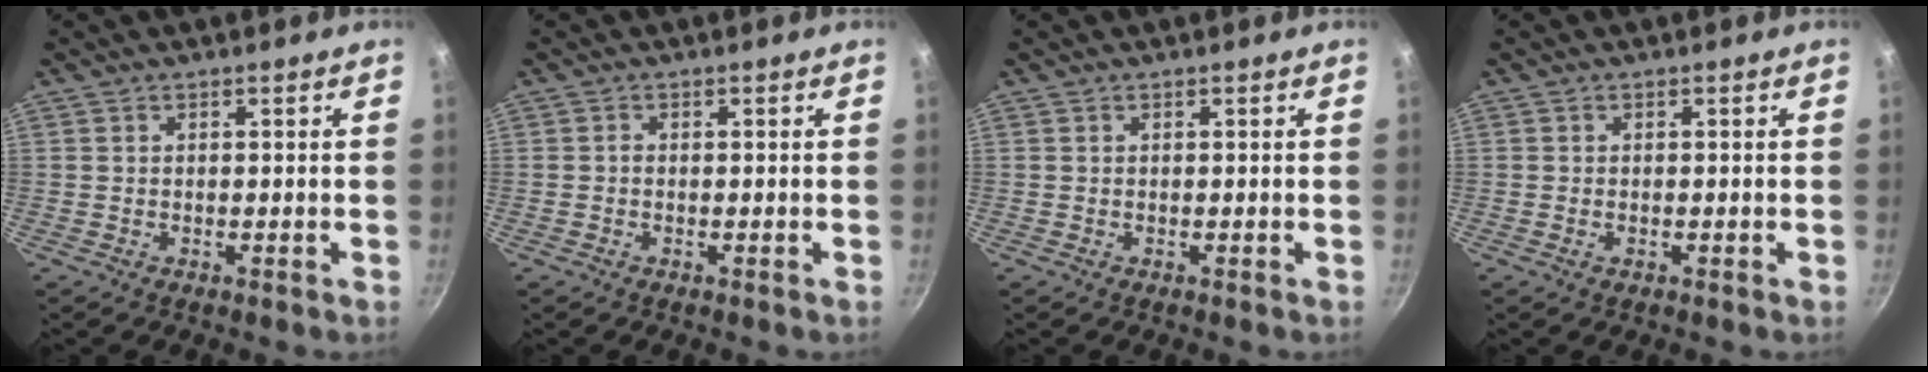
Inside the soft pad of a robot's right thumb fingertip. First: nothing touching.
{"total": 0.6, "force": [-0.2, 0.5, 0.2], "torque": [-0.006, 0.002, -0.004]}
{"total": 0.0}
{"total": 0.7, "force": [-0.3, 0.4, 0.6], "torque": [-0.011, 0.001, -0.005]}